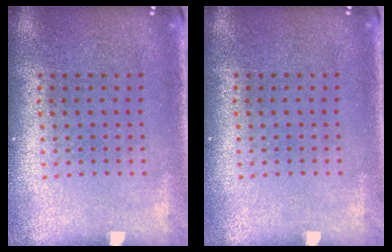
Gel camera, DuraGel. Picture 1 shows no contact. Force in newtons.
{"total": 0.0}